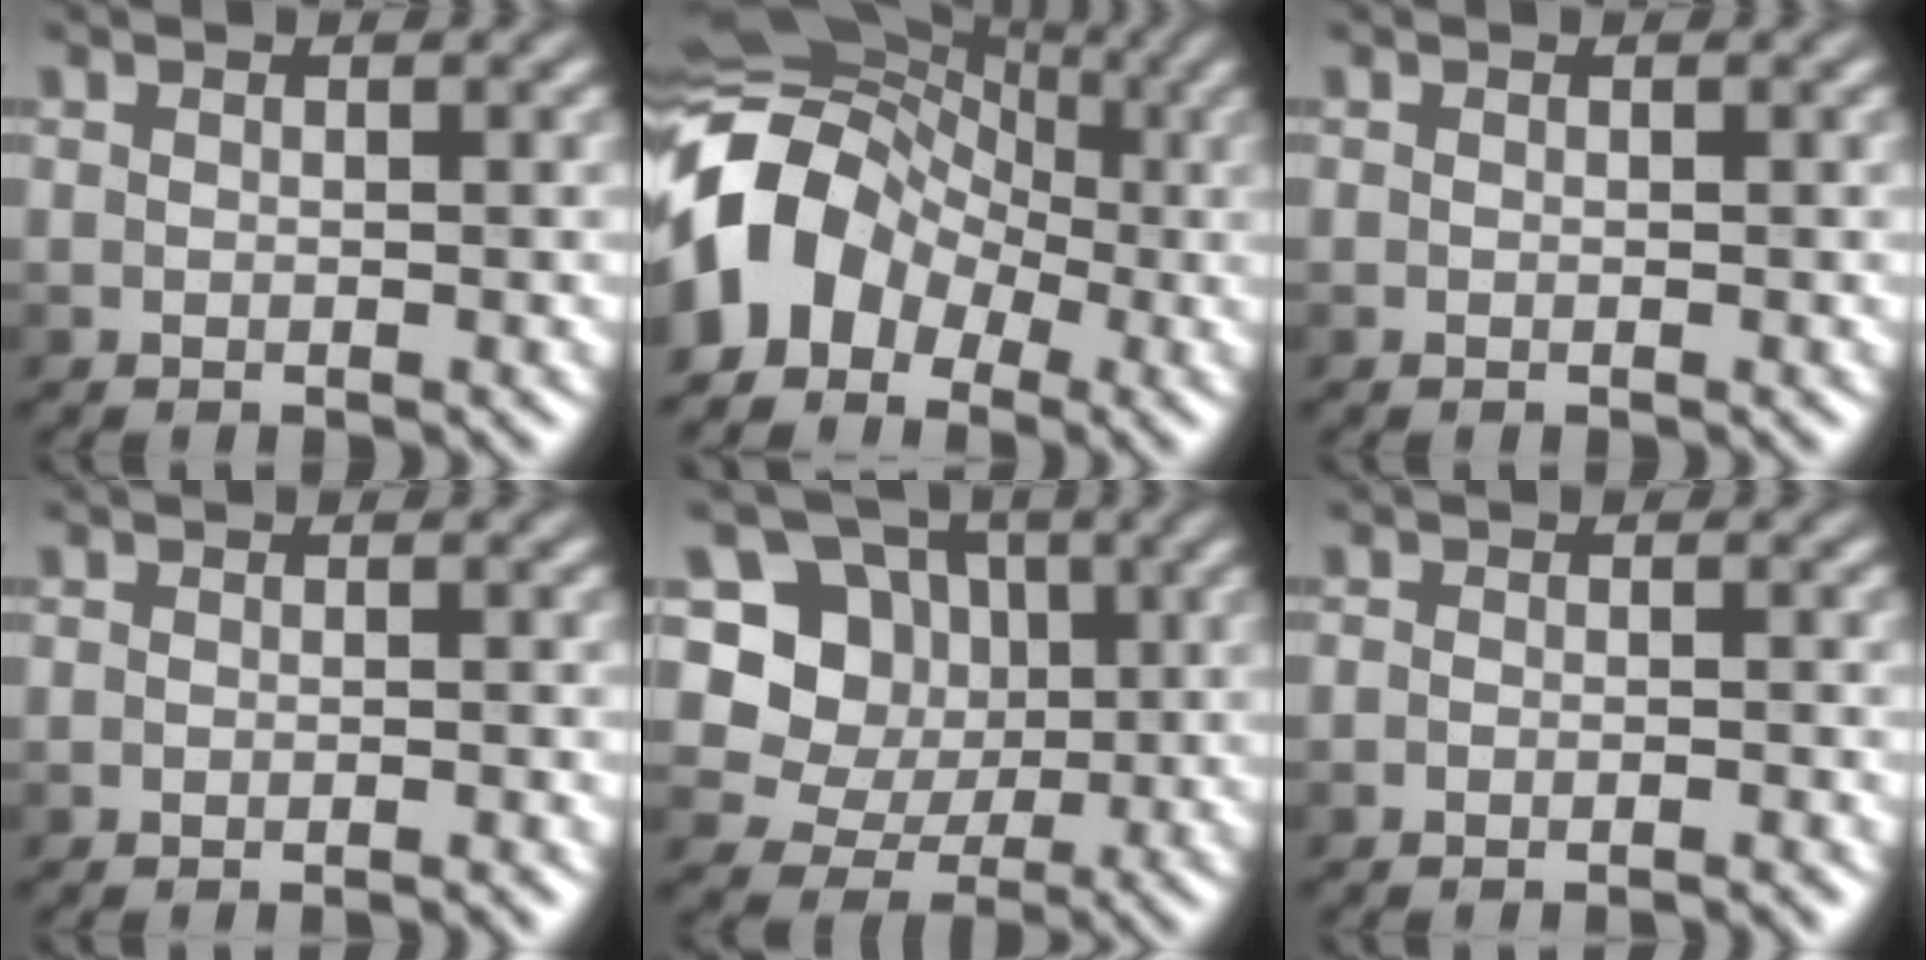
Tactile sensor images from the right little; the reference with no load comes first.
{"total": 9.9, "force": [-2.6, 7.8, 5.6], "torque": [-0.101, 0.011, -0.067]}
{"total": 0.0}
{"total": 1.6, "force": [-1.4, 0.1, 0.7], "torque": [-0.004, 0.001, -0.021]}
{"total": 8.0, "force": [1.9, 7.1, 3.1], "torque": [-0.055, 0.006, 0.023]}
{"total": 2.3, "force": [-2.1, 0.3, 0.8], "torque": [-0.011, 0.013, -0.029]}